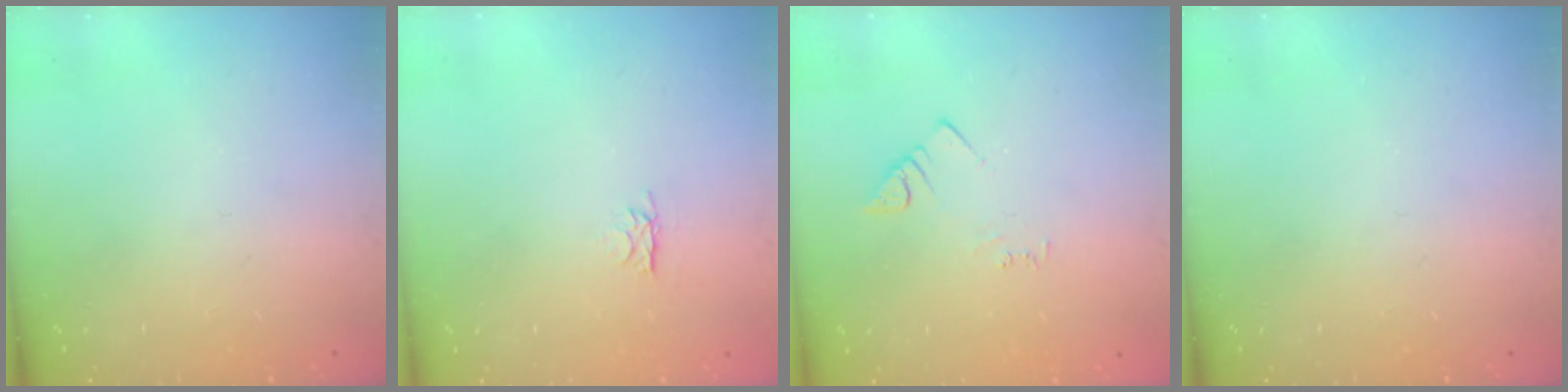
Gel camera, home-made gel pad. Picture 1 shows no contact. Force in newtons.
{"total": 2.8, "press": 2.7, "slide": 0.4}
{"total": 2.5, "press": 2.5, "slide": 0.4}
{"total": 0.0}